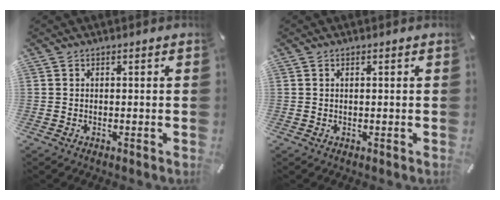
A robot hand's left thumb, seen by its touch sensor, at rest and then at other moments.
{"total": 0.7, "force": [0.2, 0.1, 0.7], "torque": [-0.013, 0.000, 0.003]}